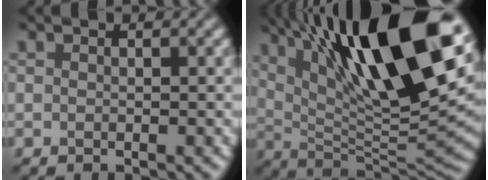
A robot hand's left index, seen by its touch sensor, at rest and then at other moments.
{"total": 18.0, "force": [8.0, 5.0, 15.3], "torque": [-0.244, 0.004, 0.144]}